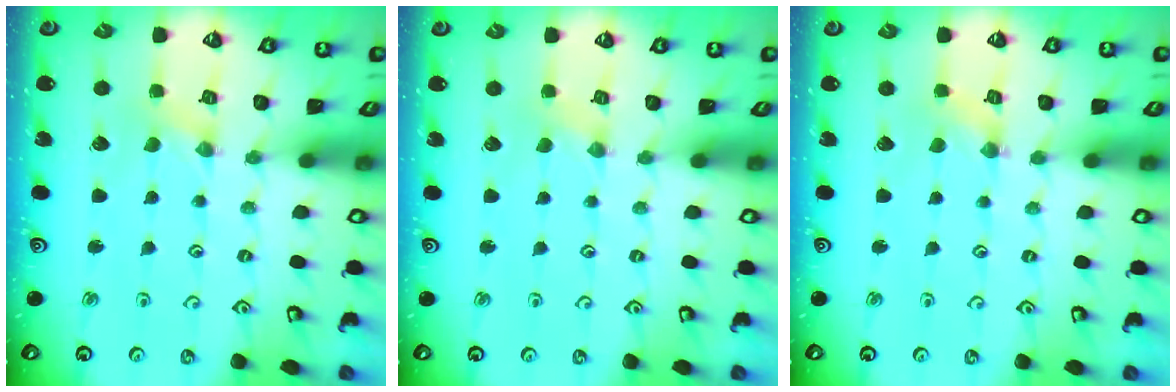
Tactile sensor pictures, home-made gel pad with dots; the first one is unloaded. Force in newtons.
{"total": 0.0}
{"total": 0.0}